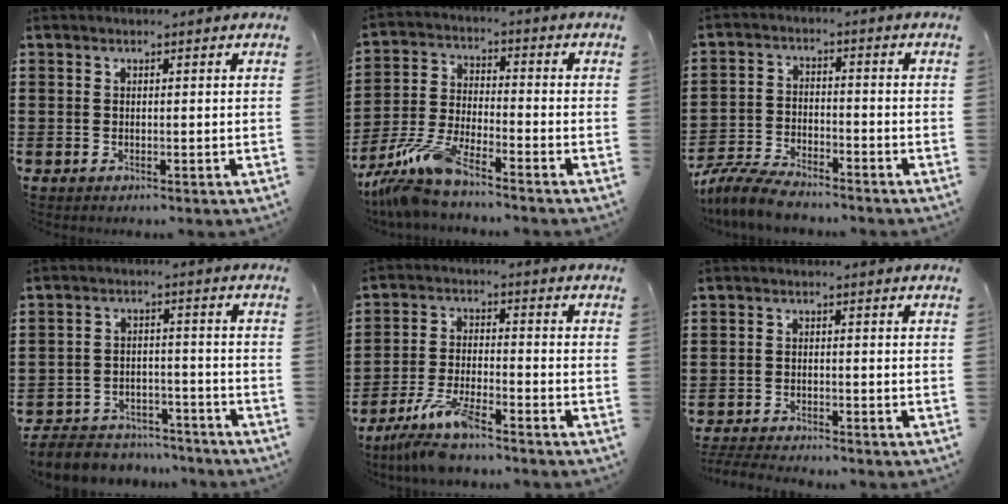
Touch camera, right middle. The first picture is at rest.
{"total": 8.6, "force": [-7.3, 0.9, 4.4], "torque": [-0.112, -0.009, -0.146]}
{"total": 6.5, "force": [-6.2, 0.9, 1.9], "torque": [-0.054, 0.001, -0.123]}
{"total": 5.1, "force": [-5.0, 1.2, 0.1], "torque": [-0.010, 0.007, -0.103]}
{"total": 7.7, "force": [-6.2, 1.3, 4.4], "torque": [-0.102, -0.008, -0.119]}
{"total": 3.1, "force": [-3.1, 0.2, 0.4], "torque": [-0.016, -0.005, -0.067]}